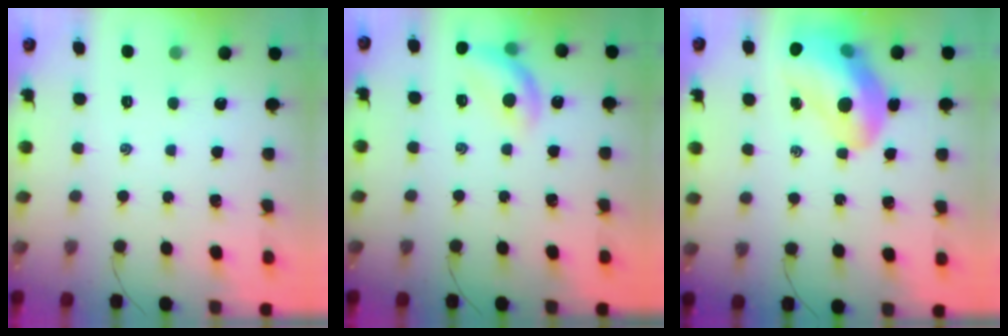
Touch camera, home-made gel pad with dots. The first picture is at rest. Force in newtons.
{"total": 12.2, "press": 12.0, "slide": 2.5}
{"total": 16.6, "press": 16.0, "slide": 4.5}